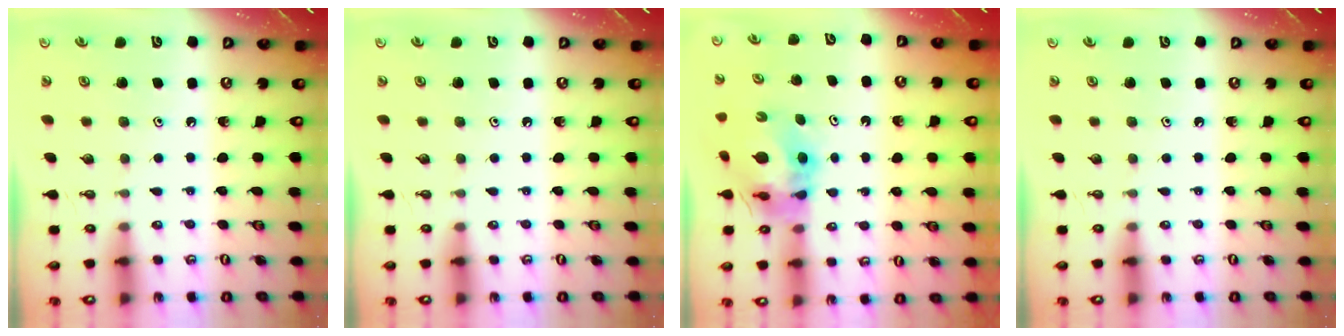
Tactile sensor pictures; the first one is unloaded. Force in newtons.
{"total": 0.0}
{"total": 10.3, "press": 10.2, "slide": 1.4}
{"total": 0.0}